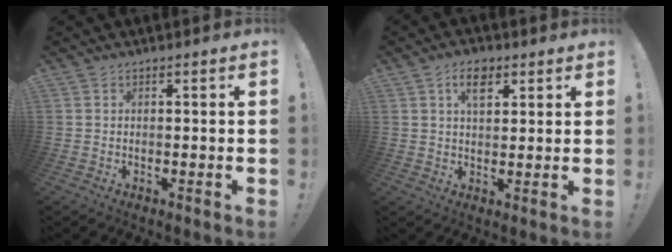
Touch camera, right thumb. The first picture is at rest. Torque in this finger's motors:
{"motor_torque": [0.03, 0.04, 0.01, 0.01, 0.01]}